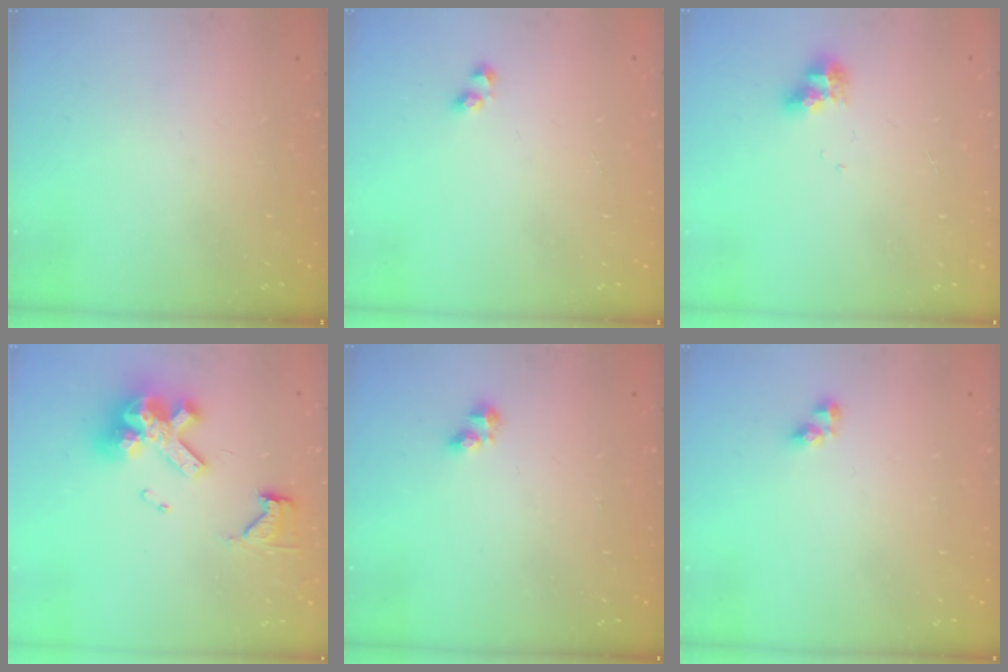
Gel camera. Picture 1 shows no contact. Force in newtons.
{"total": 2.7, "press": 2.6, "slide": 0.6}
{"total": 7.4, "press": 7.4, "slide": 0.5}
{"total": 14.8, "press": 14.7, "slide": 1.8}
{"total": 3.2, "press": 3.2, "slide": 0.5}
{"total": 4.2, "press": 4.1, "slide": 0.6}